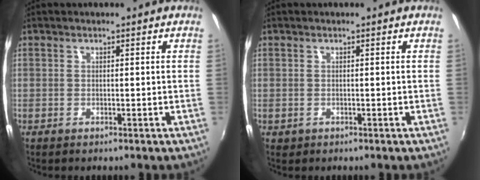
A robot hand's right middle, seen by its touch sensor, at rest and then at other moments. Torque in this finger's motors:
{"motor_torque": [-0.26, -0.09, -0.03, -0.01]}